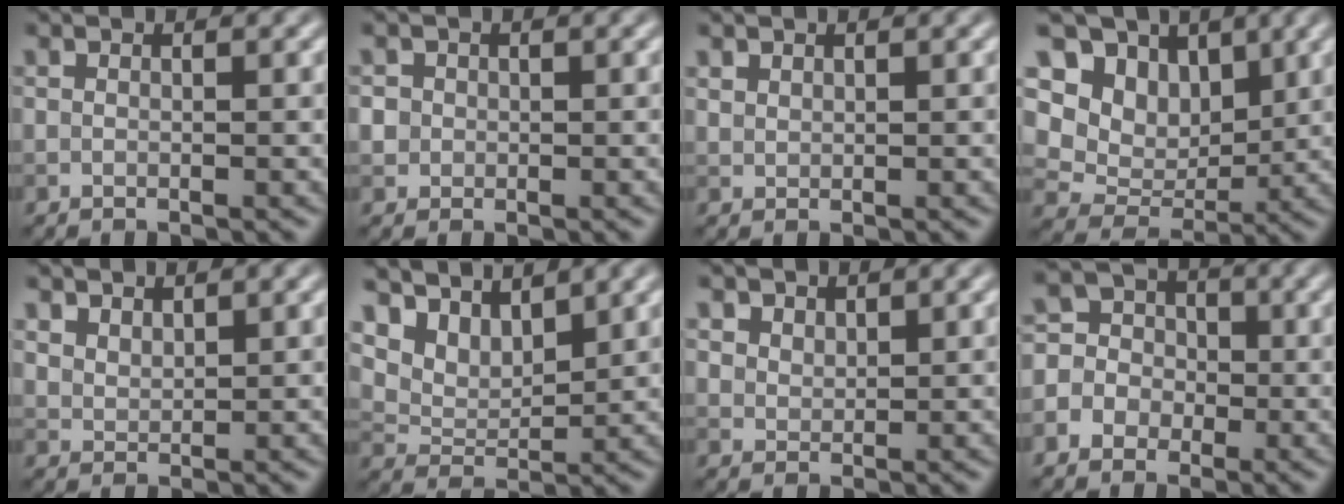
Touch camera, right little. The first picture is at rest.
{"total": 1.9, "force": [0.2, 1.8, 0.4], "torque": [0.000, 0.006, 0.005]}
{"total": 0.9, "force": [0.8, 0.5, 0.1], "torque": [-0.004, -0.001, 0.020]}
{"total": 10.8, "force": [4.8, 7.8, 5.8], "torque": [-0.108, 0.020, 0.068]}
{"total": 2.1, "force": [1.8, 1.0, 0.5], "torque": [-0.017, -0.006, 0.049]}
{"total": 5.7, "force": [4.8, 2.3, 1.9], "torque": [-0.056, -0.015, 0.096]}
{"total": 2.3, "force": [1.7, 1.4, 0.7], "torque": [-0.025, -0.010, 0.045]}
{"total": 5.1, "force": [-1.8, 4.6, 1.2], "torque": [-0.003, 0.015, -0.048]}